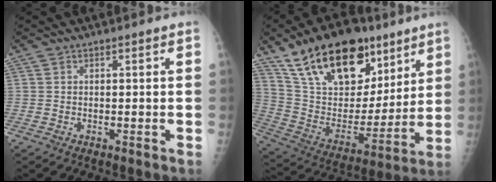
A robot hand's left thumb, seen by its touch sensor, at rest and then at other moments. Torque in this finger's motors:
{"motor_torque": [1.73, 1.42, 1.46, -1.32, 0.13]}